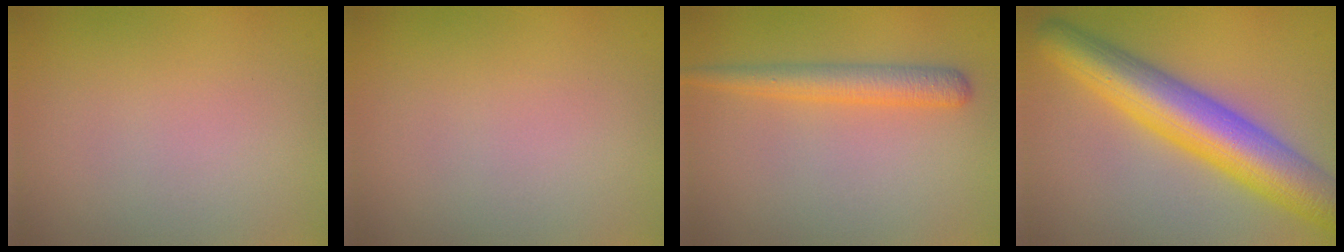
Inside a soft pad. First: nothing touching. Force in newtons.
{"total": 0.0}
{"total": 3.0, "press": 3.0, "slide": 0.2}
{"total": 9.5, "press": 9.5, "slide": 0.2}